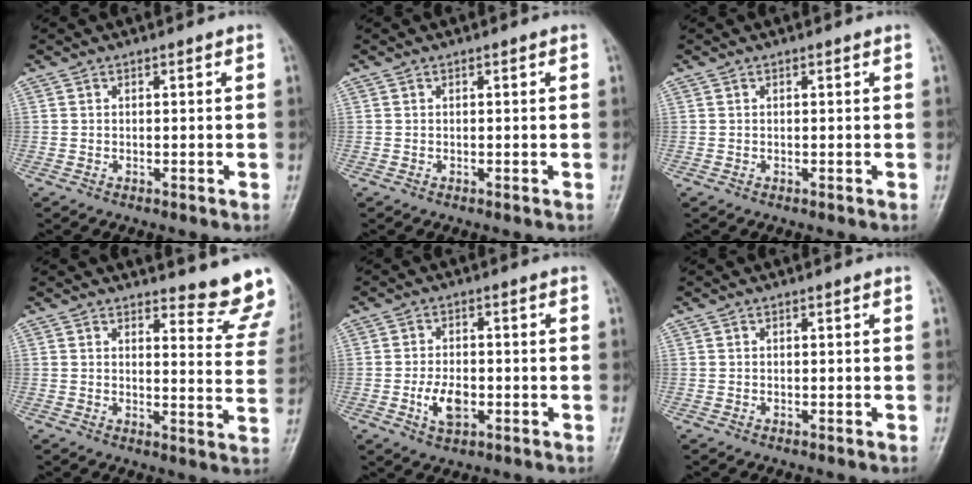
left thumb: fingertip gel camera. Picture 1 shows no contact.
{"total": 0.0}
{"total": 0.0}
{"total": 11.3, "force": [10.7, 2.2, 3.0], "torque": [-0.002, -0.107, 0.102]}
{"total": 5.8, "force": [-1.7, 3.4, 4.4], "torque": [-0.076, 0.006, -0.029]}
{"total": 0.0}